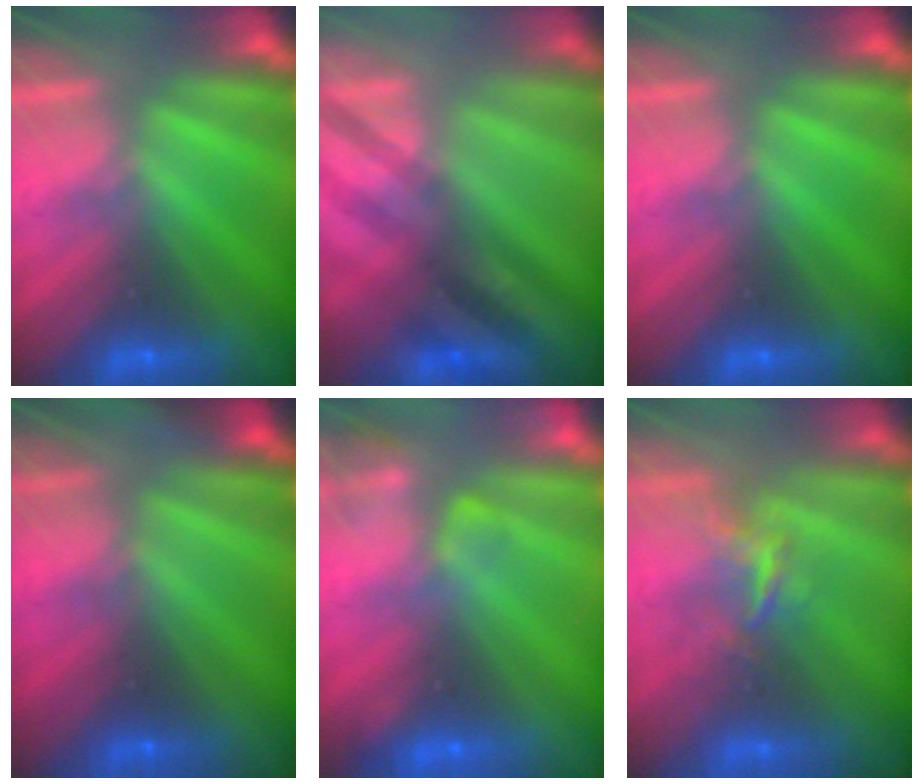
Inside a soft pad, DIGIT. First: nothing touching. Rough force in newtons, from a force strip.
{"total": 2.9}
{"total": 0.0}
{"total": 9.2}
{"total": 2.4}
{"total": 3.6}